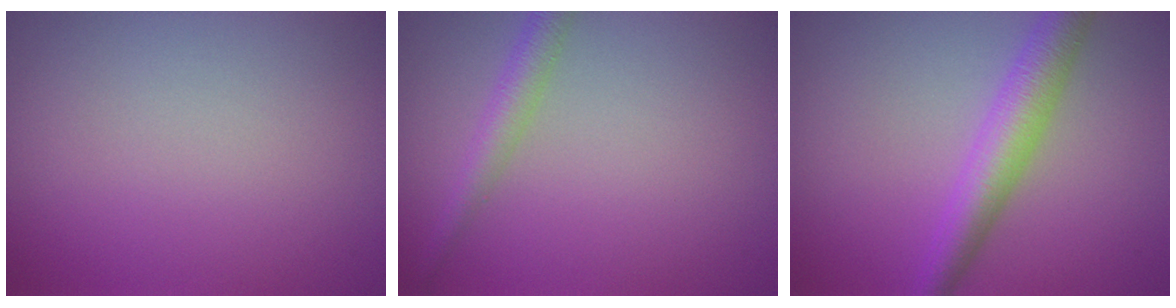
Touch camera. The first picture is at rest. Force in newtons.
{"total": 2.2, "press": 2.2, "slide": 0.1}
{"total": 4.3, "press": 4.3, "slide": 0.2}